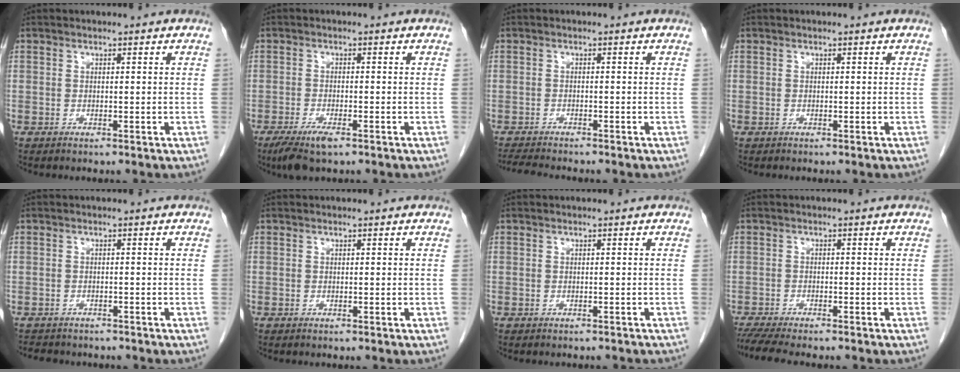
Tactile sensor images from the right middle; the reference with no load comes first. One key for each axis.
{"total": 5.0, "fx": -3.2, "fy": 1.1, "fz": 3.7, "tx": -0.073, "ty": -0.012, "tz": -0.054}
{"total": 5.6, "fx": -5.1, "fy": 0.5, "fz": 2.2, "tx": -0.038, "ty": -0.016, "tz": -0.082}
{"total": 0.0}
{"total": 5.2, "fx": -4.5, "fy": 2.0, "fz": 1.5, "tx": -0.028, "ty": -0.005, "tz": -0.058}
{"total": 0.0}
{"total": 3.1, "fx": -2.8, "fy": 0.7, "fz": 1.0, "tx": -0.020, "ty": -0.007, "tz": -0.032}
{"total": 7.7, "fx": -6.6, "fy": 0.6, "fz": 3.8, "tx": -0.062, "ty": -0.015, "tz": -0.106}